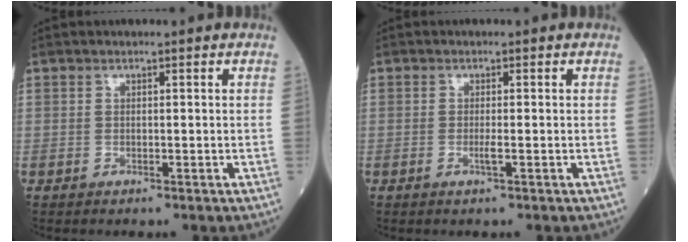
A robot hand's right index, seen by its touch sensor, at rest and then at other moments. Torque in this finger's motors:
{"motor_torque": [0.08, -0.02, 0.14, 0.00]}